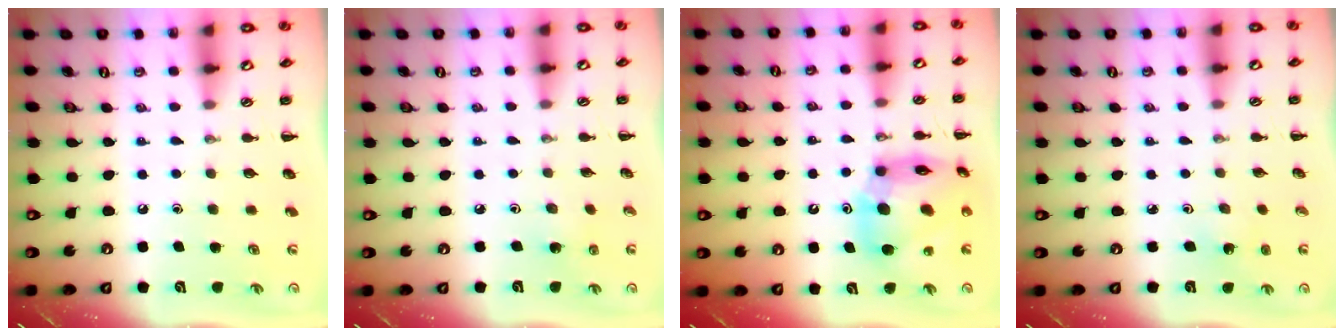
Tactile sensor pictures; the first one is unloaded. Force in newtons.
{"total": 1.9, "press": 1.9, "slide": 0.4}
{"total": 15.5, "press": 14.7, "slide": 5.0}
{"total": 2.1, "press": 2.0, "slide": 0.7}